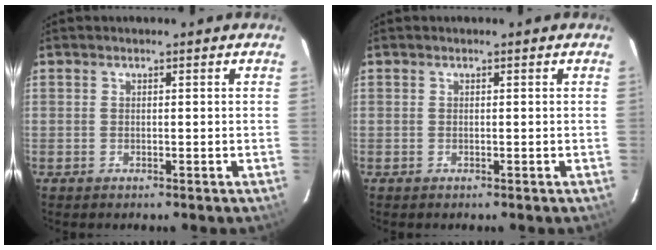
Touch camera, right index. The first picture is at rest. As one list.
[{"total": 0.0}]